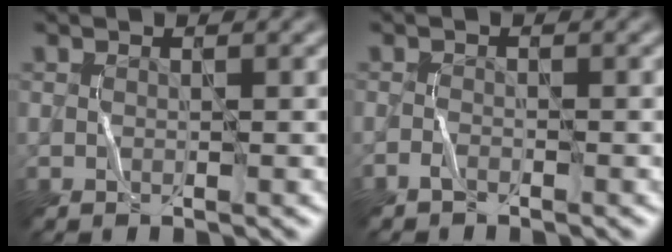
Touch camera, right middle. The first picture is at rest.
{"total": 0.8, "force": [-0.8, 0.0, -0.1], "torque": [-0.002, 0.008, -0.018]}